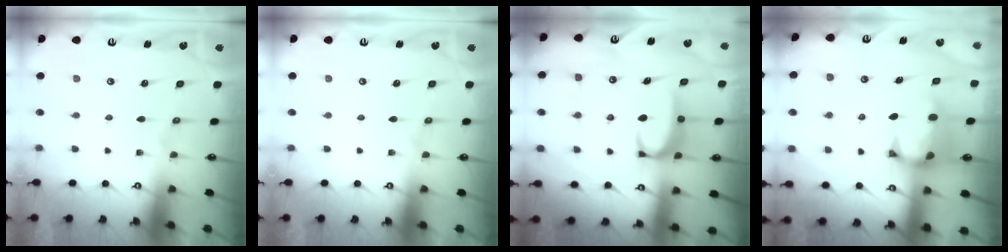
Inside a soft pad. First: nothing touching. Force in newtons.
{"total": 0.6, "press": 0.6, "slide": 0.1}
{"total": 2.9, "press": 2.9, "slide": 0.5}
{"total": 1.2, "press": 0.3, "slide": 1.2}